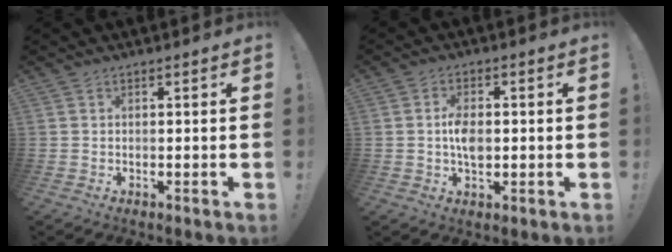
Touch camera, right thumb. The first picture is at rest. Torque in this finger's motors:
{"motor_torque": [0.12, 0.02, 0.61, 0.12, -0.01]}